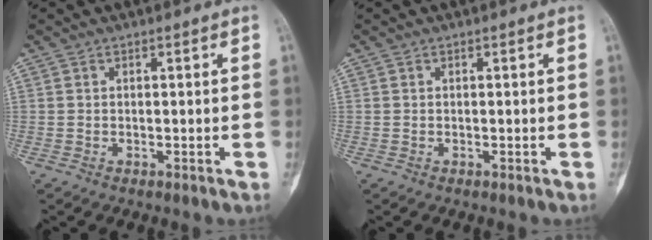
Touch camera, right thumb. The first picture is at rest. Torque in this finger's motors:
{"motor_torque": [0.00, 0.00, -0.02, -0.02, 0.00]}